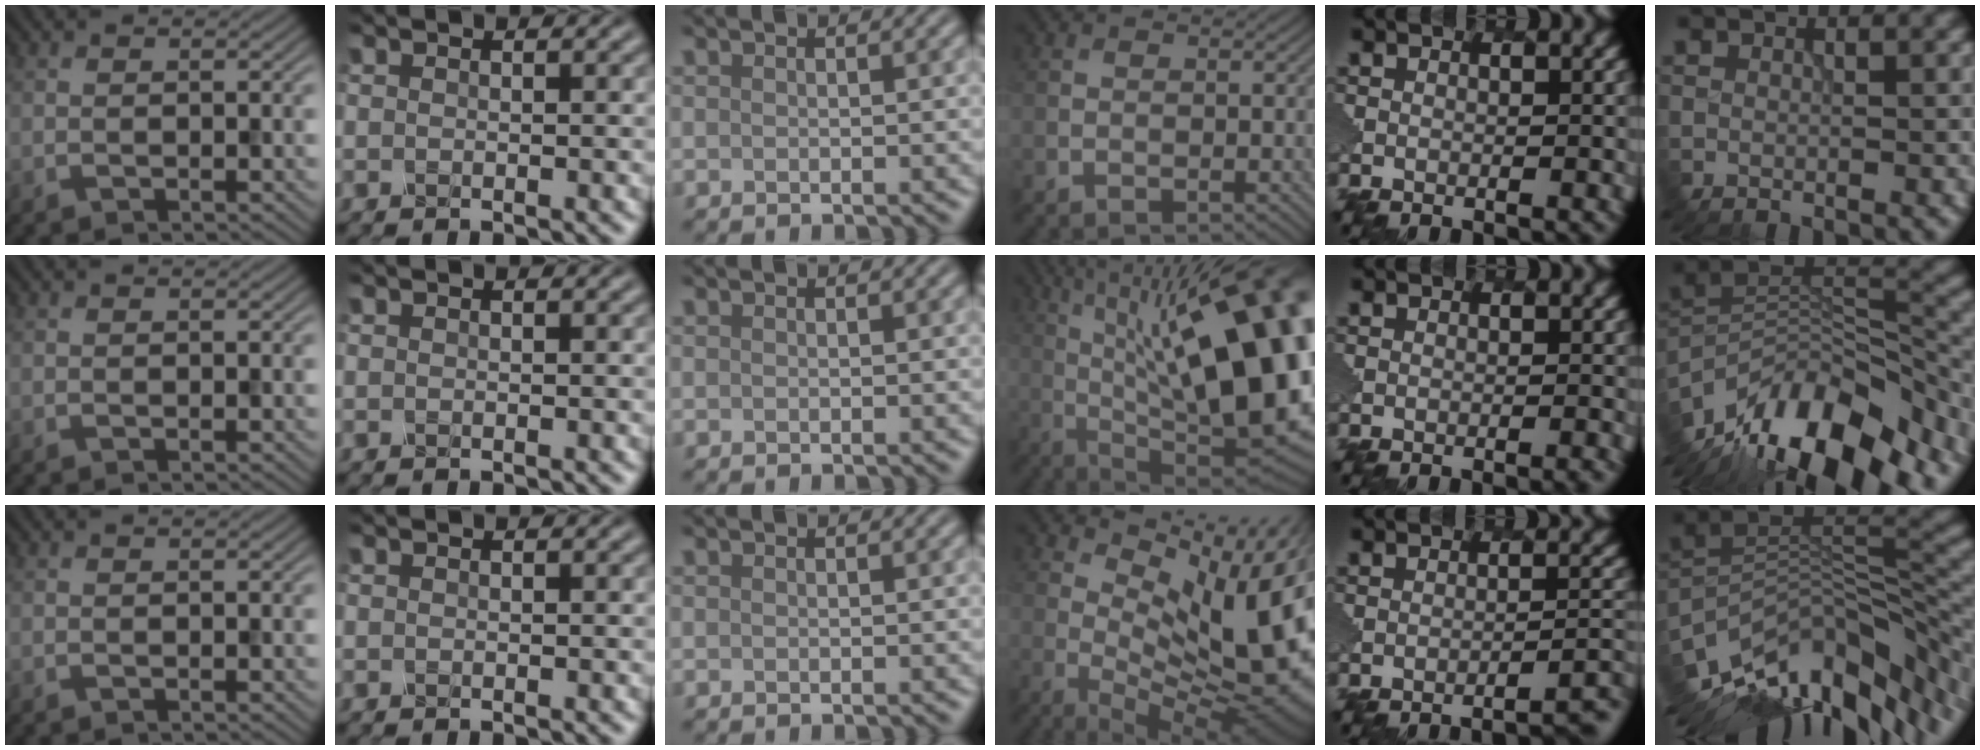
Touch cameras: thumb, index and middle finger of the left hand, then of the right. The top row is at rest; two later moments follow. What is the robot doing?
{"motion": "dispense", "object": "syringe"}